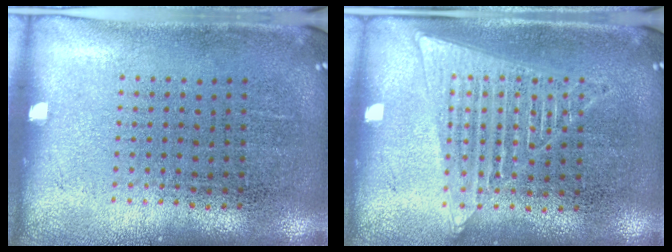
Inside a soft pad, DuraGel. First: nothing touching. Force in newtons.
{"total": 1.4, "press": 1.4, "slide": 0.3}